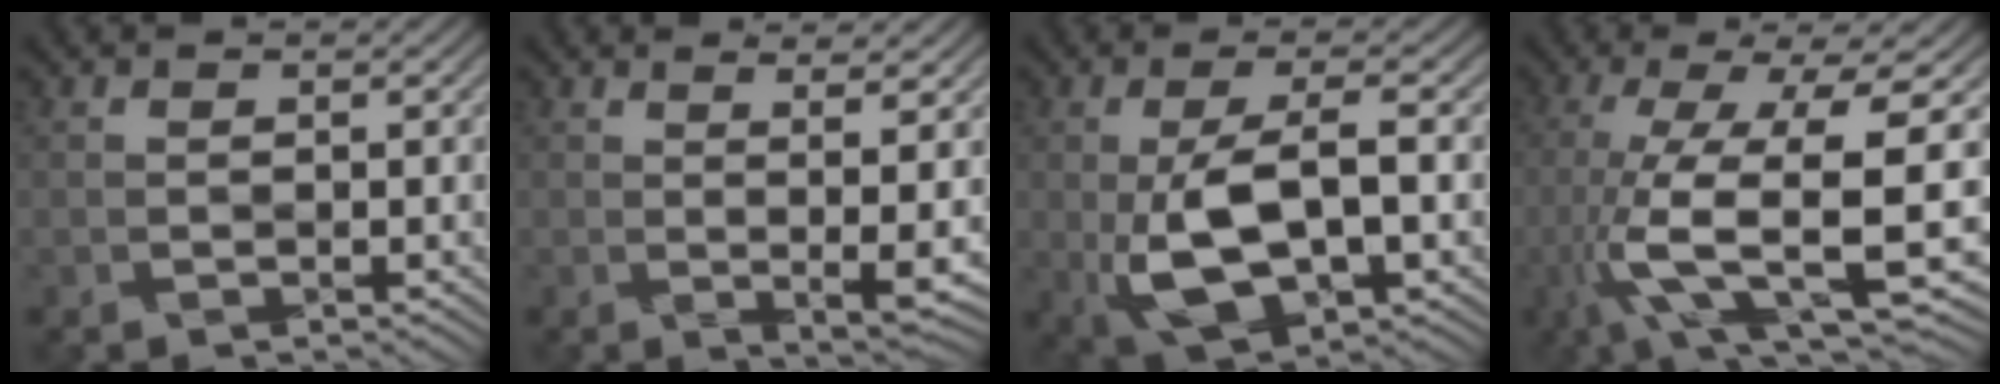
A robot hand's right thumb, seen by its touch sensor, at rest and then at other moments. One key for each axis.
{"total": 4.5, "fx": 1.1, "fy": -0.1, "fz": 4.4, "tx": -0.080, "ty": 0.004, "tz": 0.024}
{"total": 9.9, "fx": -1.9, "fy": 4.0, "fz": 8.9, "tx": -0.172, "ty": -0.003, "tz": -0.035}
{"total": 13.5, "fx": -3.1, "fy": 3.4, "fz": 12.7, "tx": -0.243, "ty": -0.007, "tz": -0.048}